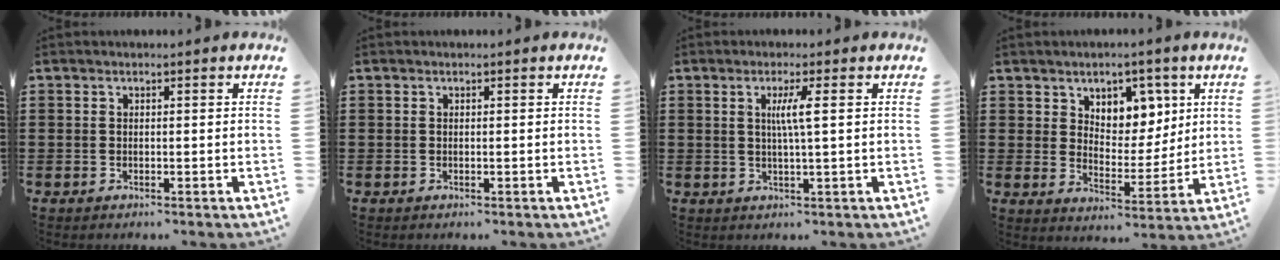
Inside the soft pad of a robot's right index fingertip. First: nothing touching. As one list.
[{"total": 0.0}, {"total": 3.5, "force": [0.7, -0.2, 3.5], "torque": [-0.068, -0.002, 0.007]}, {"total": 5.8, "force": [3.7, 4.3, 1.1], "torque": [-0.034, -0.011, 0.064]}]